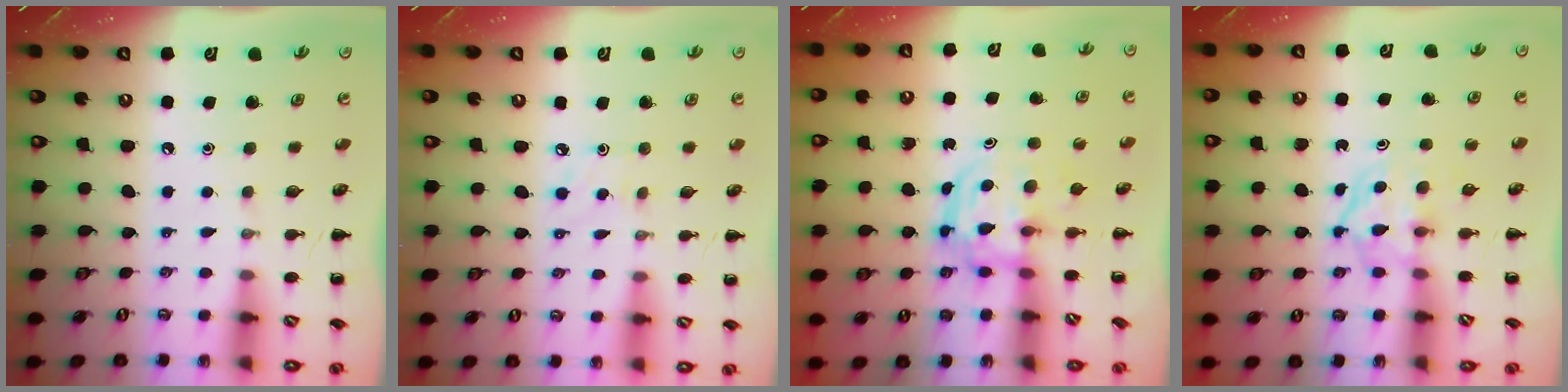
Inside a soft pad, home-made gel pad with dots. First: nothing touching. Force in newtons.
{"total": 2.7, "press": 2.5, "slide": 0.9}
{"total": 3.1, "press": 3.1, "slide": 0.3}
{"total": 4.5, "press": 4.5, "slide": 0.7}